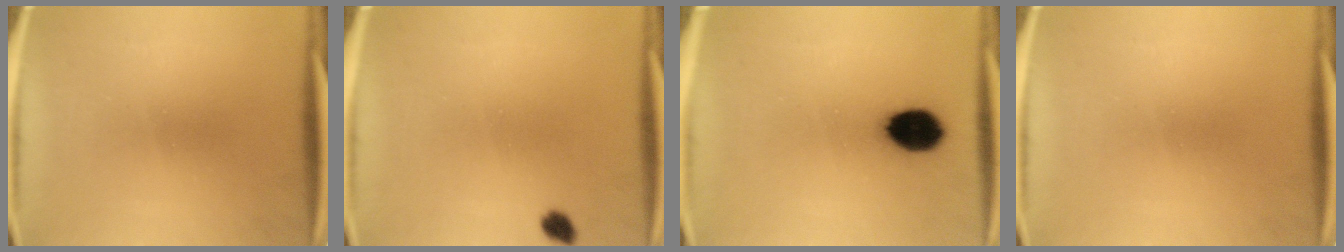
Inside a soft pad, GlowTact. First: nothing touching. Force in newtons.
{"total": 1.9}
{"total": 9.4}
{"total": 0.0}